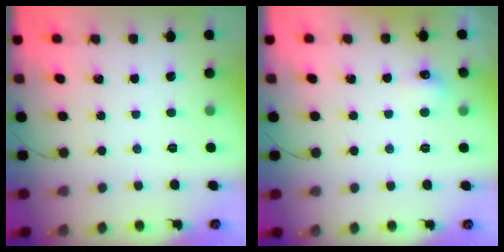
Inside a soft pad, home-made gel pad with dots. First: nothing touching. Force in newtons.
{"total": 4.7, "press": 4.5, "slide": 1.2}